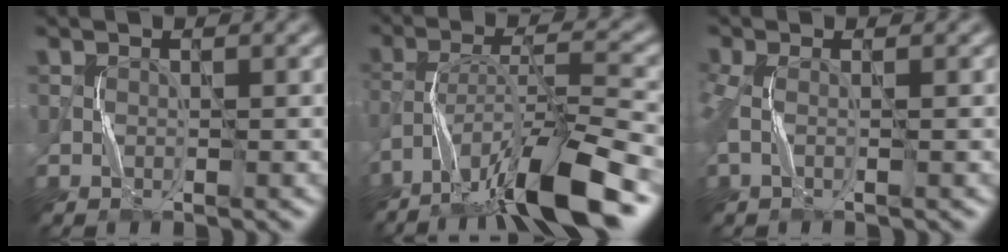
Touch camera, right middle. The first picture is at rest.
{"total": 11.5, "force": [-8.0, 2.0, 8.1], "torque": [-0.144, 0.013, -0.140]}
{"total": 2.0, "force": [0.0, 0.7, 1.9], "torque": [-0.048, 0.002, -0.005]}